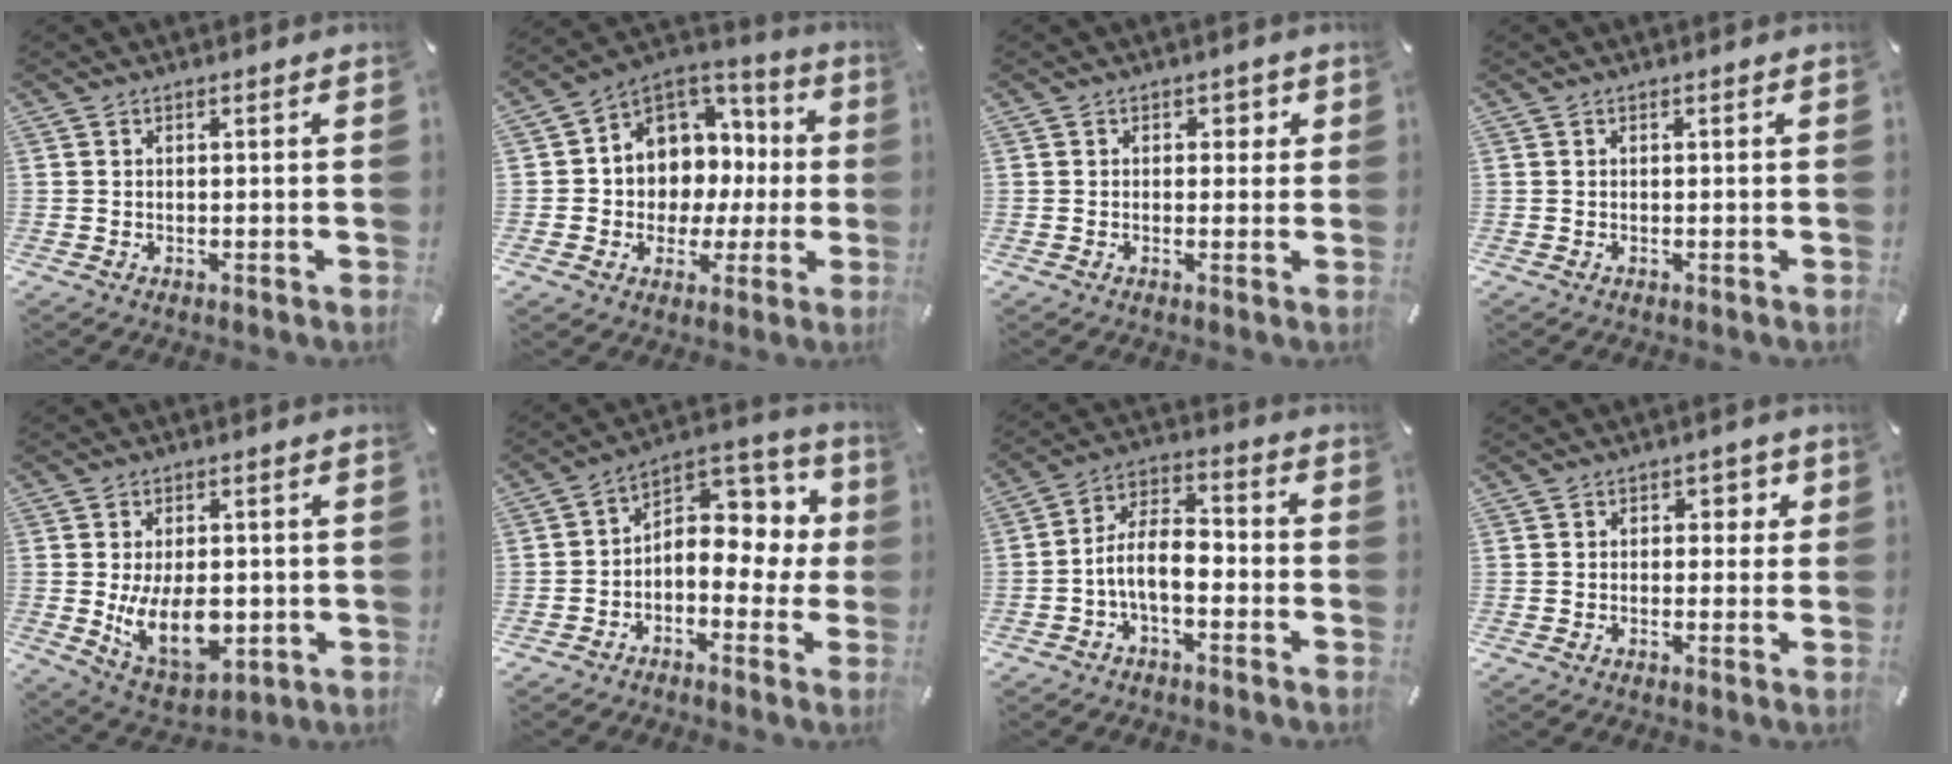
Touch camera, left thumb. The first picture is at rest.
{"total": 9.2, "force": [1.8, 8.9, 1.6], "torque": [-0.030, -0.040, 0.042]}
{"total": 1.8, "force": [0.3, 1.5, 0.9], "torque": [-0.004, 0.001, -0.002]}
{"total": 0.0}
{"total": 13.6, "force": [-1.4, 8.5, 10.5], "torque": [-0.184, -0.020, -0.023]}
{"total": 9.1, "force": [0.9, 6.9, 5.9], "torque": [-0.073, -0.018, 0.017]}
{"total": 8.9, "force": [-3.3, 4.8, 6.8], "torque": [-0.137, 0.011, -0.062]}
{"total": 2.6, "force": [0.3, 2.0, 1.6], "torque": [-0.011, 0.002, -0.006]}